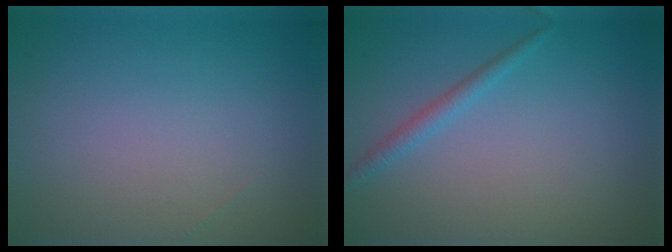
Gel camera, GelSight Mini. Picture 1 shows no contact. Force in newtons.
{"total": 1.4, "press": 1.4, "slide": 0.0}